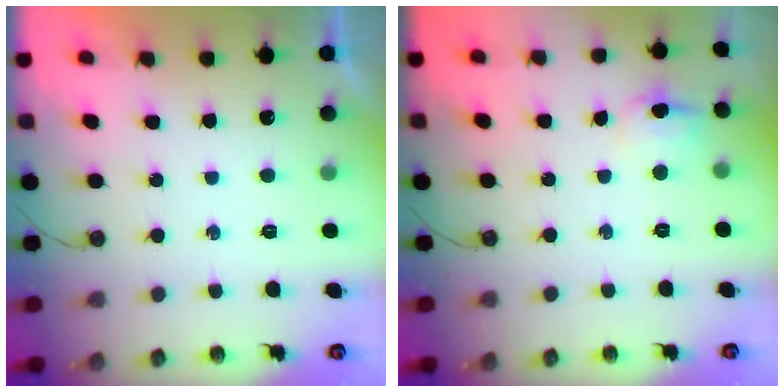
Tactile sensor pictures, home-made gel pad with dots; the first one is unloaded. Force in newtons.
{"total": 6.4, "press": 6.2, "slide": 1.5}